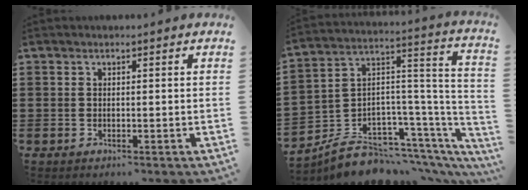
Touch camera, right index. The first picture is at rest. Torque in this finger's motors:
{"motor_torque": [-2.14, 0.00, -0.88, -0.21]}